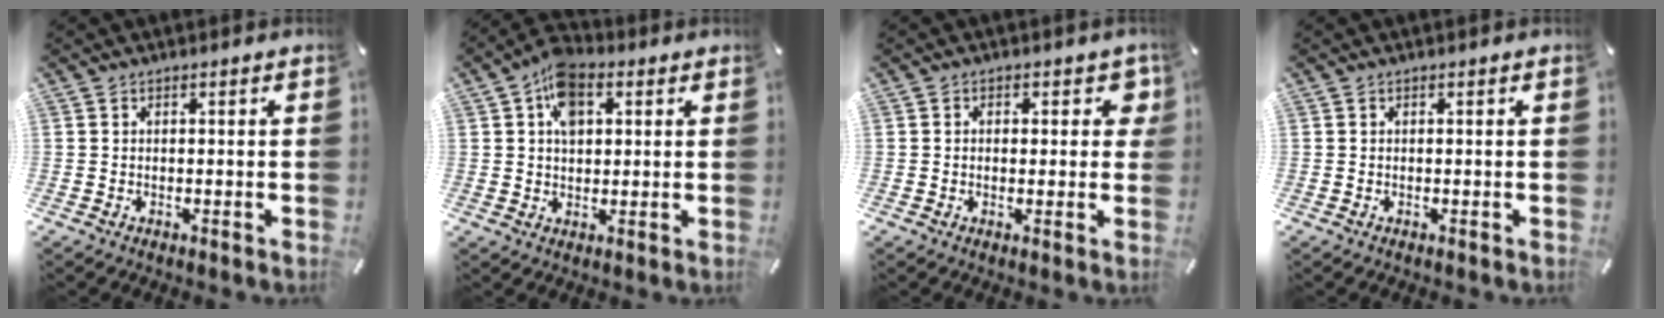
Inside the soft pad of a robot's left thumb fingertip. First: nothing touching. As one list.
[{"total": 8.3, "force": [2.7, 5.9, 5.2], "torque": [-0.077, 0.004, 0.048]}, {"total": 4.6, "force": [1.1, 3.1, 3.2], "torque": [-0.024, -0.003, 0.012]}, {"total": 0.0}]